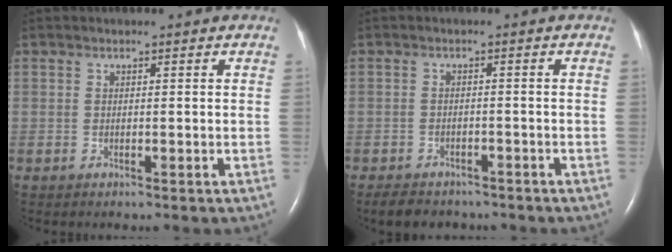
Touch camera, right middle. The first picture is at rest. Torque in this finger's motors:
{"motor_torque": [0.35, -0.32, 0.03, 0.01]}